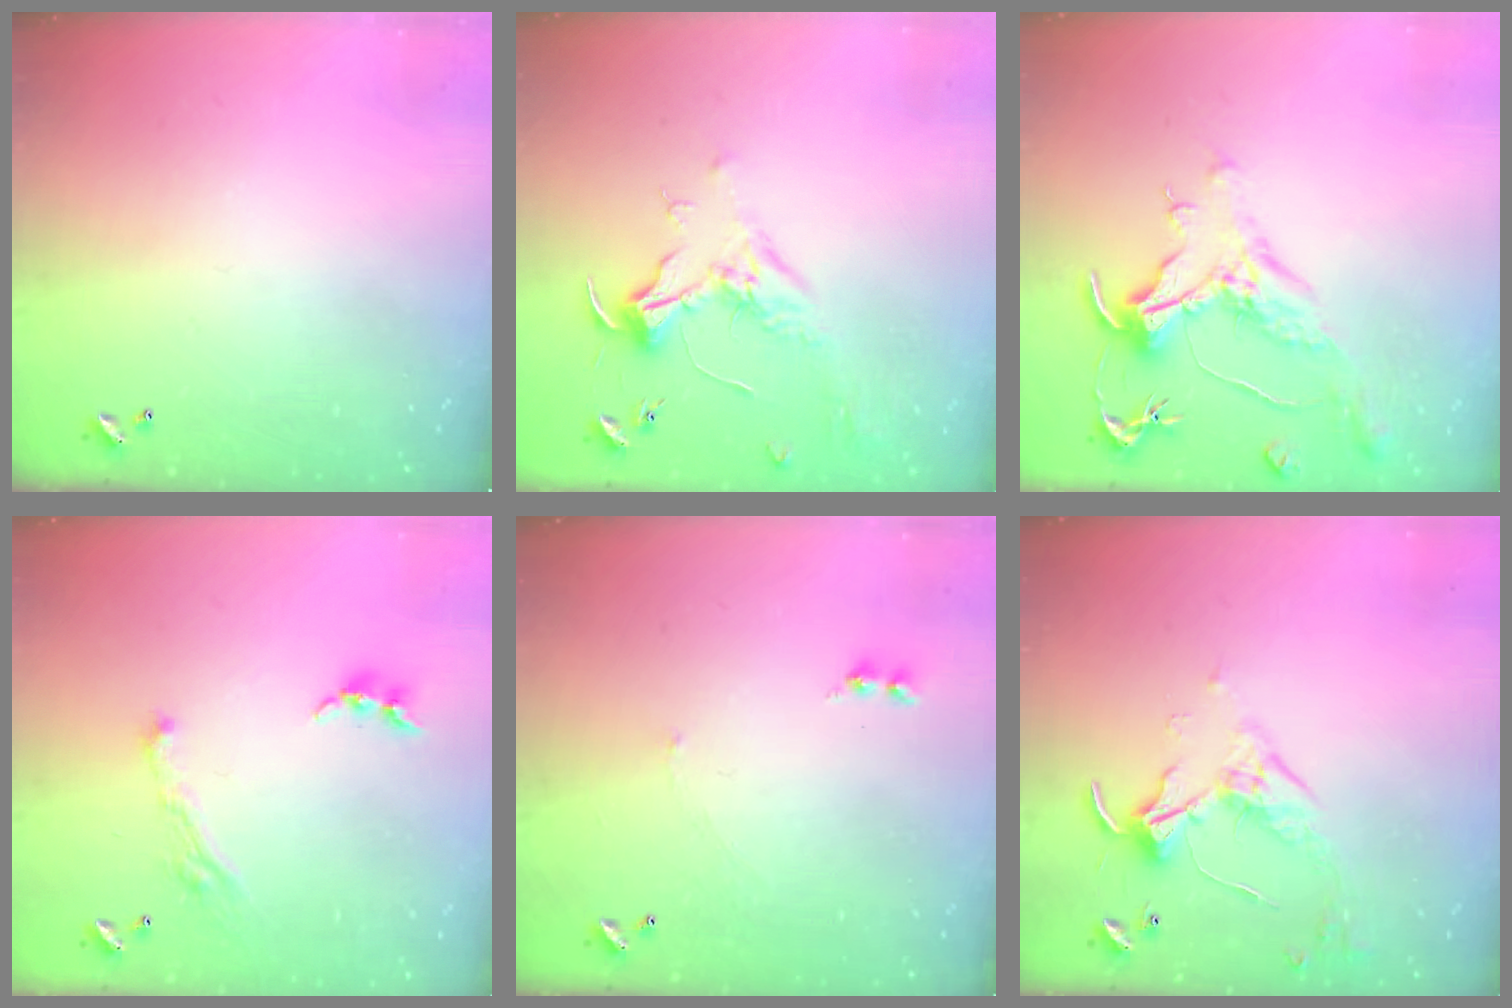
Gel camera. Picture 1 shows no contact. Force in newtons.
{"total": 1.8, "press": 1.7, "slide": 0.7}
{"total": 1.3, "press": 1.1, "slide": 0.7}
{"total": 3.6, "press": 3.5, "slide": 0.4}
{"total": 2.6, "press": 2.6, "slide": 0.6}
{"total": 3.5, "press": 3.4, "slide": 0.7}